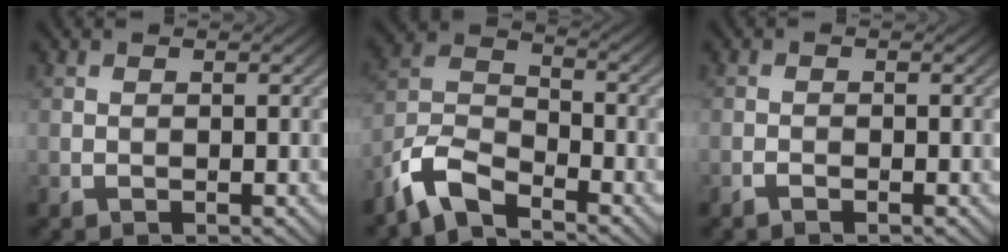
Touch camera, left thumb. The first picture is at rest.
{"total": 7.8, "force": [-6.1, 2.7, 4.1], "torque": [-0.086, -0.001, -0.144]}
{"total": 0.8, "force": [-0.6, 0.1, 0.4], "torque": [-0.008, 0.003, -0.014]}